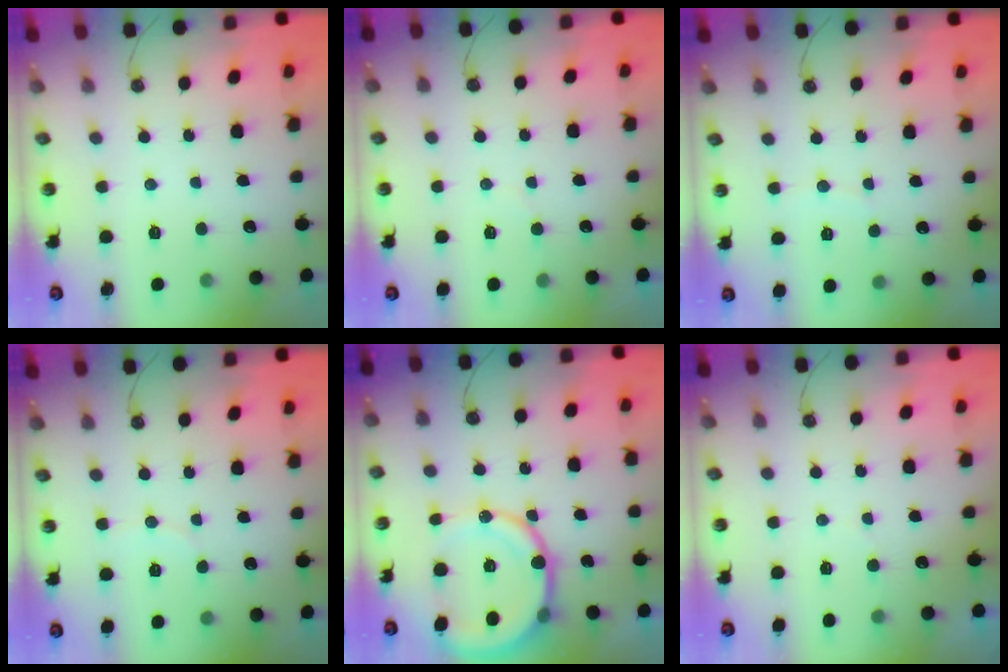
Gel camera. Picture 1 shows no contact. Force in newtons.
{"total": 2.7, "press": 2.6, "slide": 0.3}
{"total": 2.4, "press": 2.4, "slide": 0.3}
{"total": 2.5, "press": 2.5, "slide": 0.3}
{"total": 15.3, "press": 15.0, "slide": 2.9}
{"total": 2.8, "press": 2.7, "slide": 0.3}